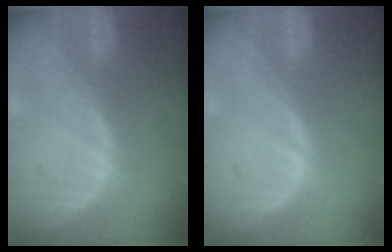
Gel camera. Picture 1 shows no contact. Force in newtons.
{"total": 0.0}